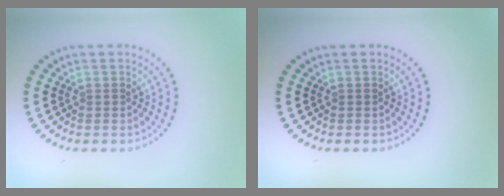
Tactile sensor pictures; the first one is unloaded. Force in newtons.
{"total": 0.0}